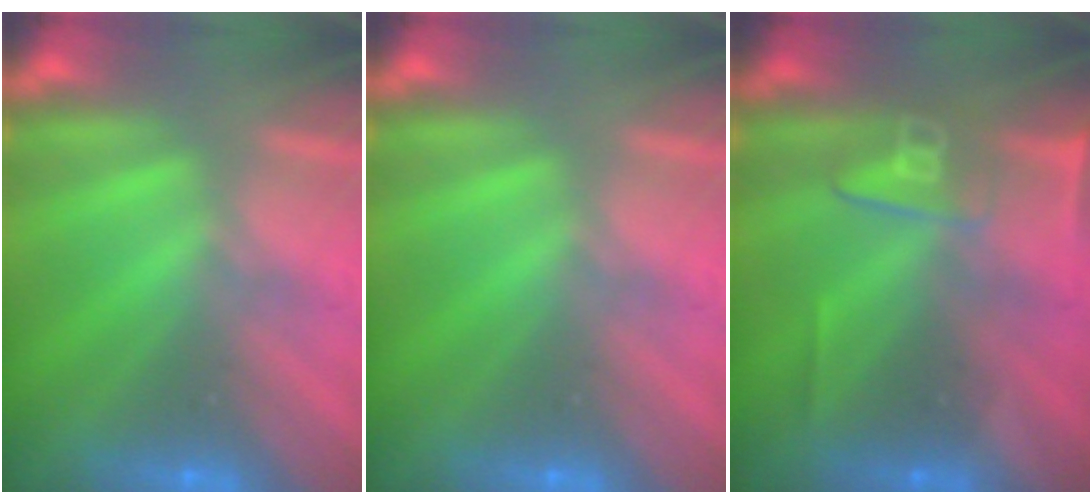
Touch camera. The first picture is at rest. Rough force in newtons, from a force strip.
{"total": 0.0}
{"total": 2.5}